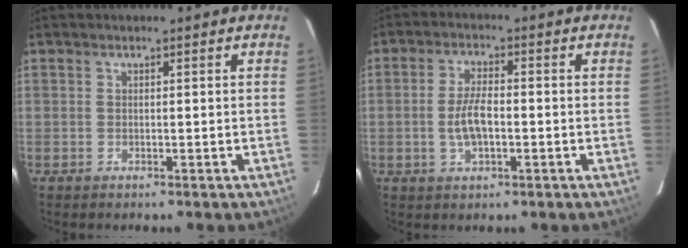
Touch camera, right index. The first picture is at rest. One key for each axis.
{"total": 5.7, "fx": -1.1, "fy": 2.3, "fz": 5.1, "tx": -0.101, "ty": 0.002, "tz": -0.016}